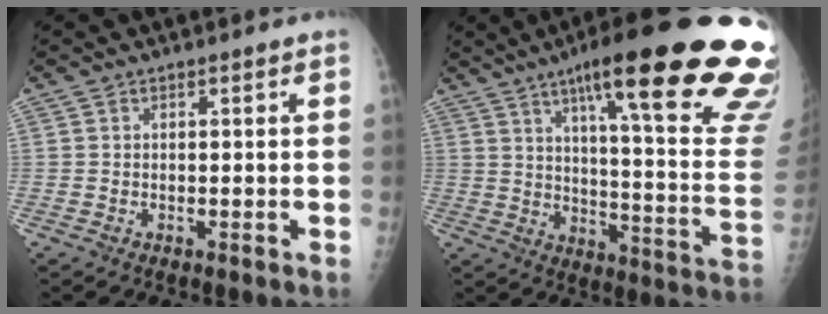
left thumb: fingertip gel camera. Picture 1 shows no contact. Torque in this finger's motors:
{"motor_torque": [2.96, 1.65, 1.80, -0.97, 0.46]}